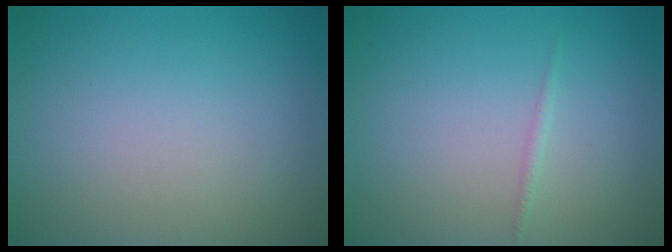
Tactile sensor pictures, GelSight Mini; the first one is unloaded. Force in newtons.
{"total": 0.6, "press": 0.6, "slide": 0.0}